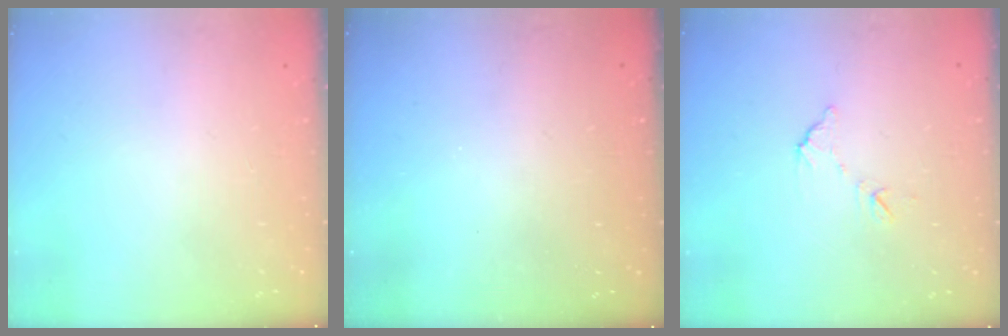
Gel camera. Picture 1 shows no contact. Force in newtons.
{"total": 2.8, "press": 2.8, "slide": 0.3}
{"total": 7.0, "press": 6.9, "slide": 0.3}